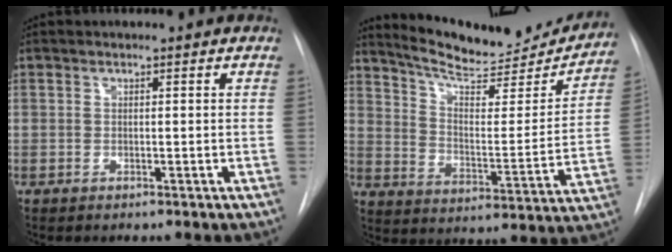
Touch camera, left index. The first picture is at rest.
{"total": 21.3, "force": [19.8, 3.6, 7.1], "torque": [-0.107, -0.045, 0.272]}